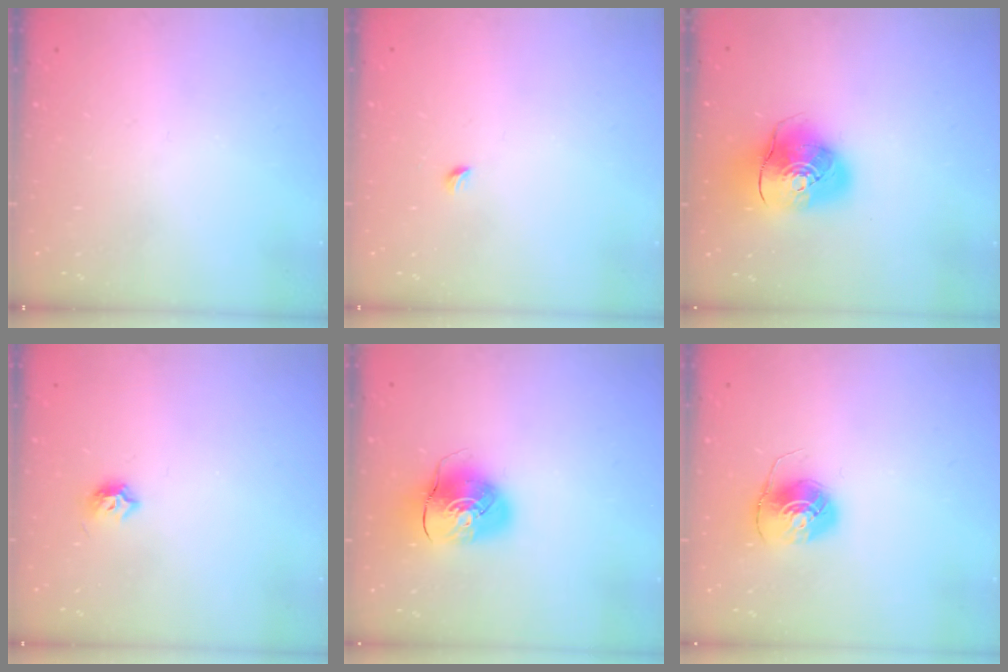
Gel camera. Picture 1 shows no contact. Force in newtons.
{"total": 2.7, "press": 2.6, "slide": 0.6}
{"total": 12.8, "press": 12.6, "slide": 2.1}
{"total": 5.9, "press": 5.9, "slide": 0.8}
{"total": 9.7, "press": 9.6, "slide": 1.4}
{"total": 7.9, "press": 7.9, "slide": 0.1}